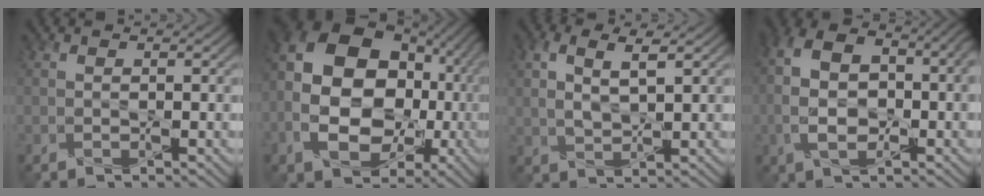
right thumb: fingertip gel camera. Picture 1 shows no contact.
{"total": 18.5, "force": [-2.0, 13.5, 12.5], "torque": [-0.239, -0.005, -0.035]}
{"total": 4.7, "force": [1.9, 1.9, 3.9], "torque": [-0.088, -0.004, 0.039]}
{"total": 12.9, "force": [-0.7, 8.1, 10.1], "torque": [-0.212, -0.007, -0.015]}